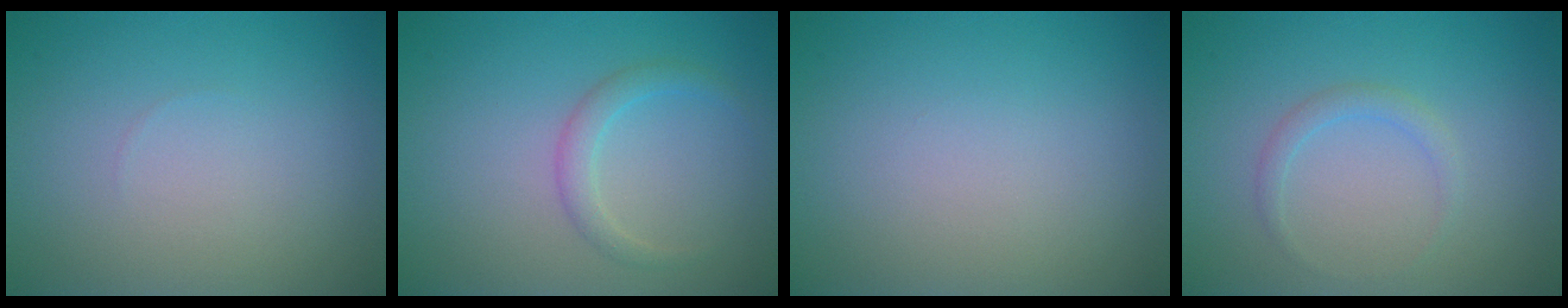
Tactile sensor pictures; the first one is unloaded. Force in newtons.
{"total": 1.7, "press": 1.7, "slide": 0.1}
{"total": 0.0}
{"total": 1.2, "press": 1.2, "slide": 0.0}